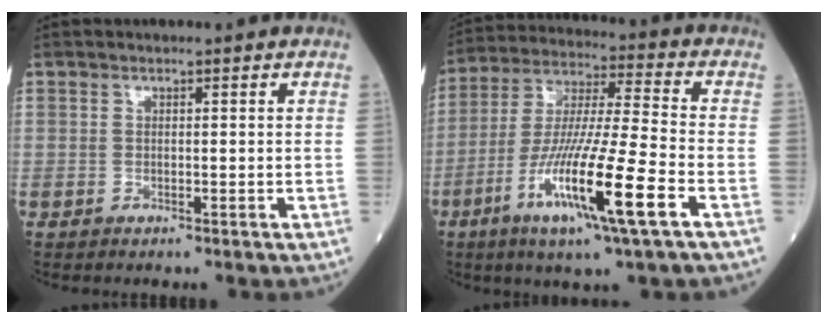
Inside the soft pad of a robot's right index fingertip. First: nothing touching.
{"total": 16.8, "force": [-6.9, -0.1, 15.4], "torque": [-0.305, -0.028, -0.128]}